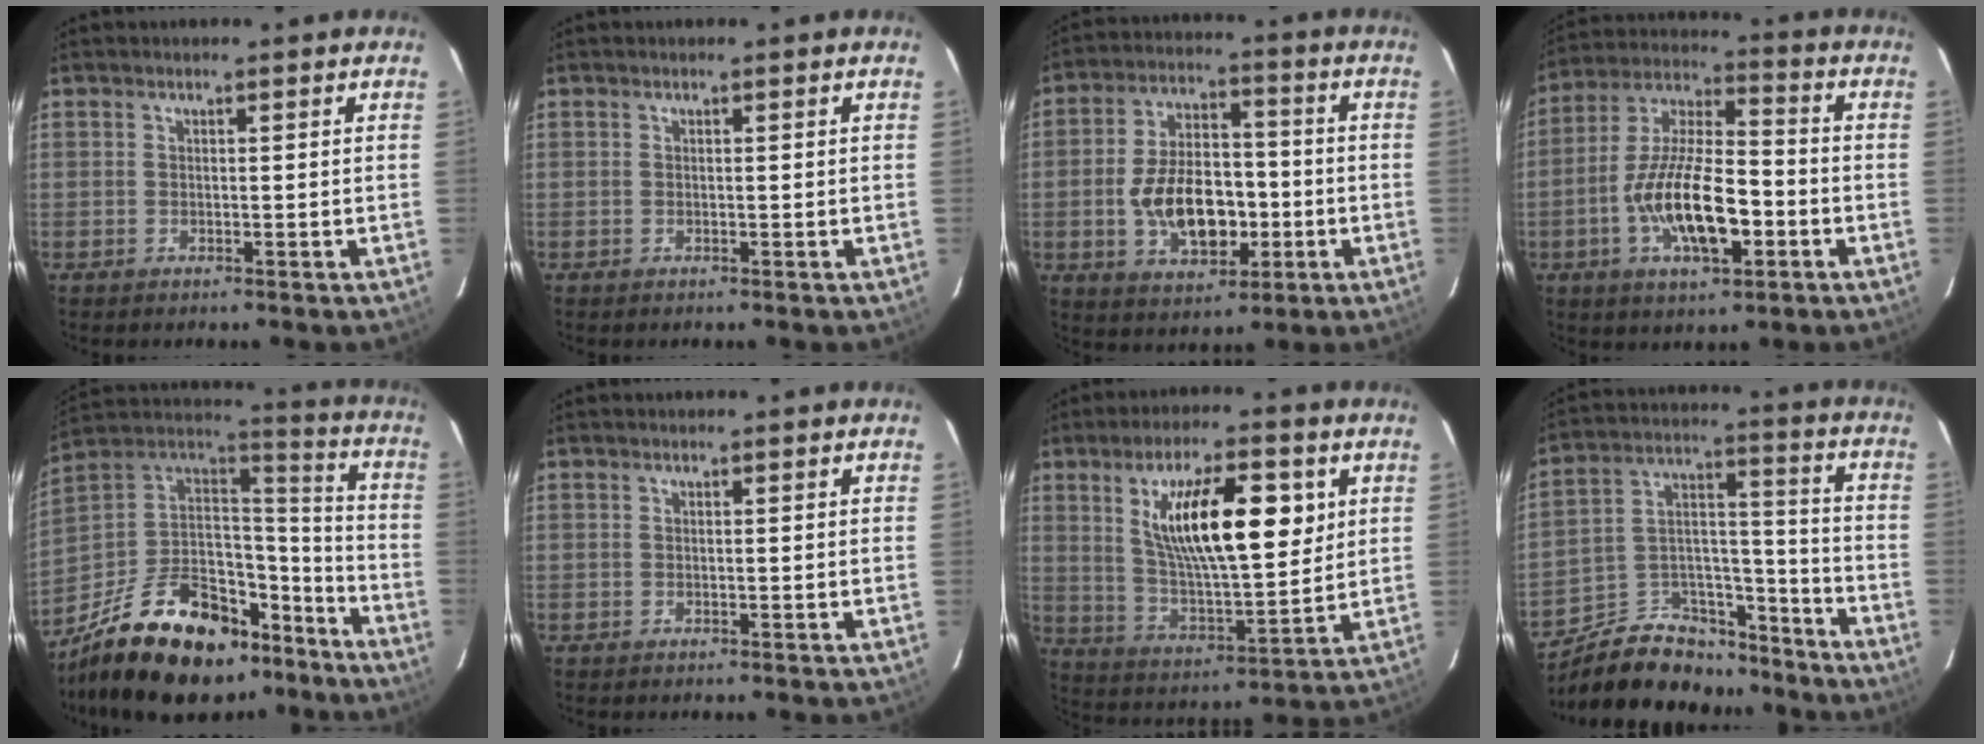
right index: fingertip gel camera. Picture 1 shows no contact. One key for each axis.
{"total": 0.0}
{"total": 14.2, "fx": -3.2, "fy": 8.2, "fz": 11.2, "tx": -0.219, "ty": 0.013, "tz": -0.041}
{"total": 16.0, "fx": -5.0, "fy": 5.9, "fz": 14.0, "tx": -0.275, "ty": 0.002, "tz": -0.089}
{"total": 29.3, "fx": -20.2, "fy": 13.9, "fz": 16.1, "tx": -0.306, "ty": 0.028, "tz": -0.293}
{"total": 0.0}
{"total": 18.1, "fx": 6.1, "fy": 5.7, "fz": 16.1, "tx": -0.276, "ty": 0.004, "tz": 0.111}
{"total": 18.8, "fx": -14.1, "fy": 9.8, "fz": 7.8, "tx": -0.153, "ty": 0.063, "tz": -0.207}